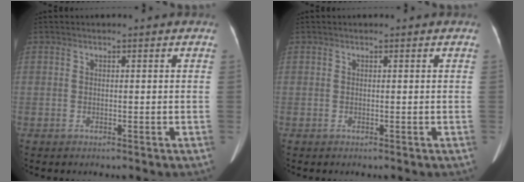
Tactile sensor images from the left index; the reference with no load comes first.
{"total": 0.0}